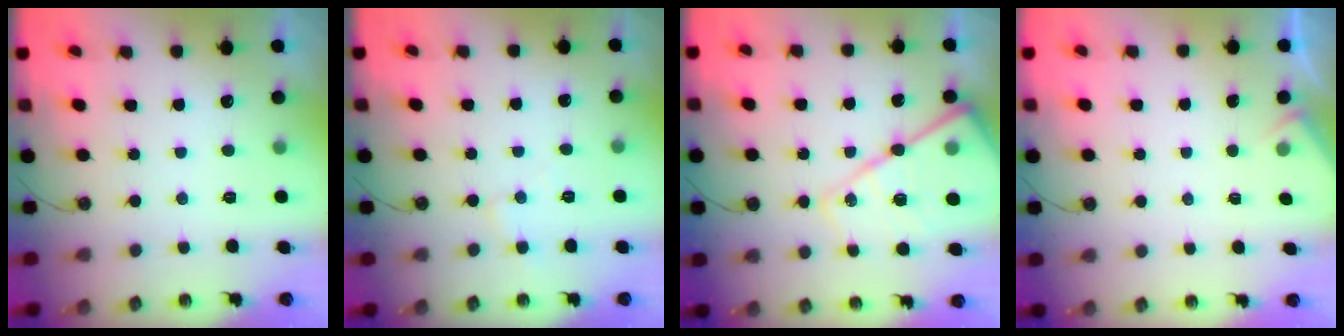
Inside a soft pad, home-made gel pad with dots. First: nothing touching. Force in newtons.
{"total": 4.6, "press": 4.5, "slide": 0.6}
{"total": 20.1, "press": 20.0, "slide": 1.9}
{"total": 2.5, "press": 2.4, "slide": 0.4}